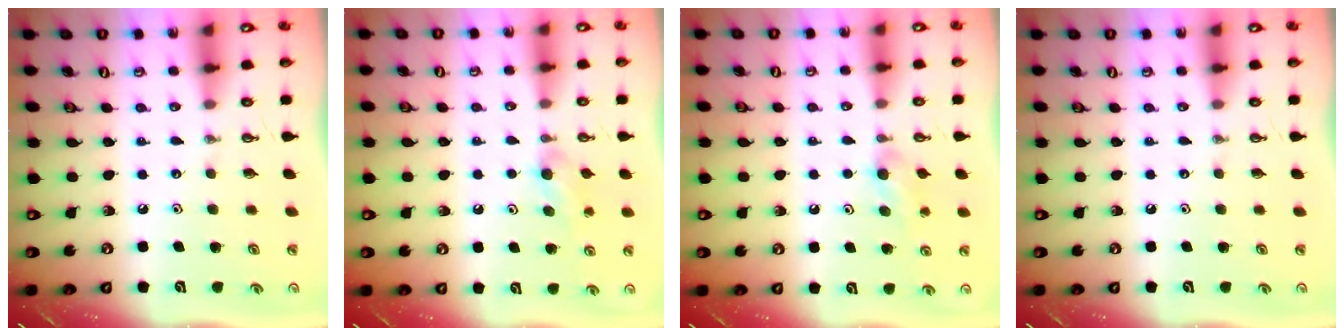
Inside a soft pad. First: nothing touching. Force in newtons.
{"total": 6.3, "press": 6.2, "slide": 1.4}
{"total": 6.3, "press": 6.2, "slide": 1.4}
{"total": 0.0}